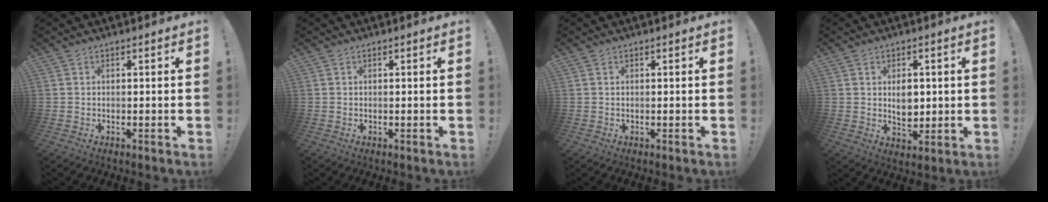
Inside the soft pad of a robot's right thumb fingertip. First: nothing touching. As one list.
[{"total": 0.0}, {"total": 0.0}, {"total": 6.1, "force": [0.9, 4.6, 3.8], "torque": [-0.046, -0.003, 0.015]}]